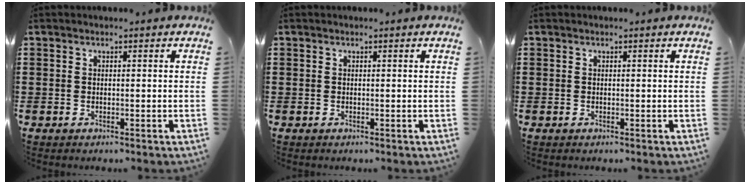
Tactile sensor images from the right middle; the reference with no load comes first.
{"total": 0.0}
{"total": 0.0}